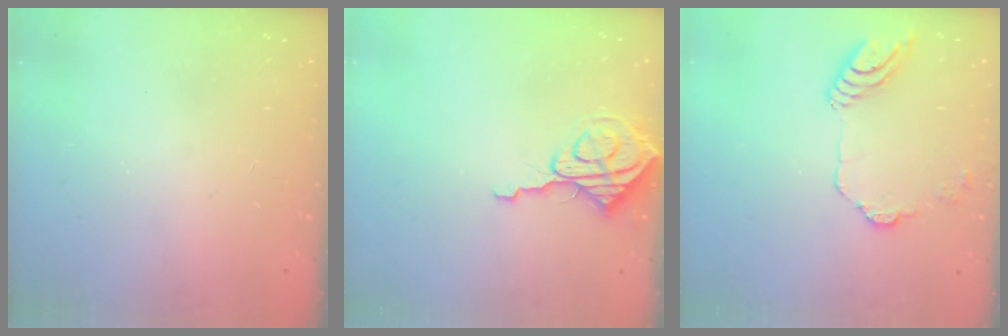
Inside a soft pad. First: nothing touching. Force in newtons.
{"total": 8.6, "press": 8.5, "slide": 0.7}
{"total": 12.7, "press": 12.6, "slide": 1.0}